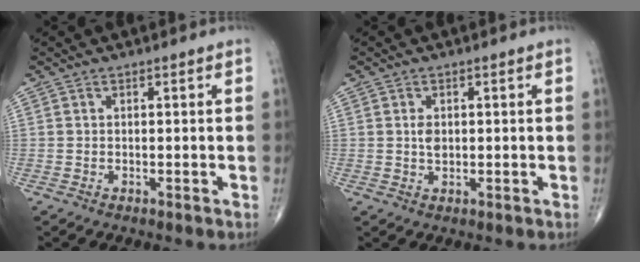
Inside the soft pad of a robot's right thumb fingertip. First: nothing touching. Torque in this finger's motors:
{"motor_torque": [0.59, 0.55, 0.18, -0.11, 0.02]}